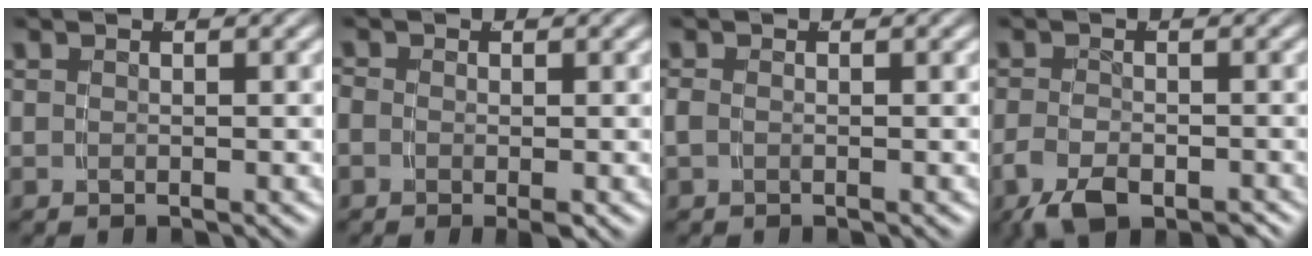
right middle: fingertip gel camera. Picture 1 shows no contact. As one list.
[{"total": 1.7, "force": [-0.6, 1.0, 1.2], "torque": [-0.026, -0.006, -0.011]}, {"total": 0.9, "force": [-0.3, 0.5, 0.6], "torque": [-0.017, -0.003, -0.003]}, {"total": 4.5, "force": [-2.8, 2.1, 2.8], "torque": [-0.055, -0.023, -0.034]}]